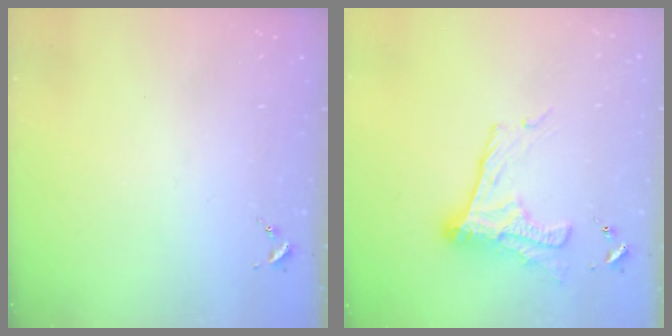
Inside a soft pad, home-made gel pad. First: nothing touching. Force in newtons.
{"total": 15.8, "press": 15.8, "slide": 1.0}